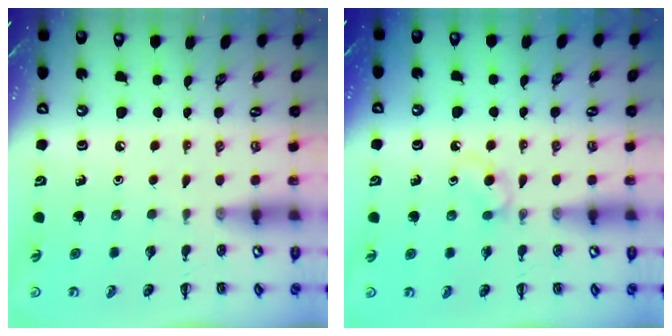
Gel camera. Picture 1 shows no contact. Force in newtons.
{"total": 2.7, "press": 2.5, "slide": 1.2}